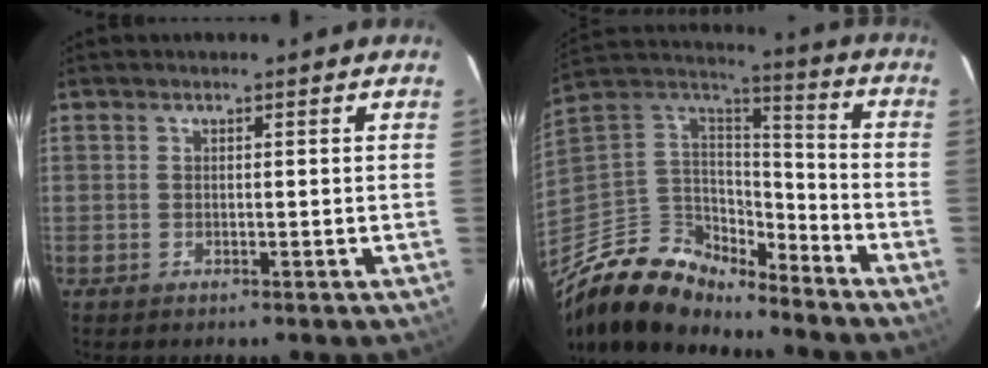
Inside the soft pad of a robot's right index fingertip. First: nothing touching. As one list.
[{"total": 16.6, "force": [-13.3, 7.3, 6.8], "torque": [-0.162, 0.015, -0.250]}]